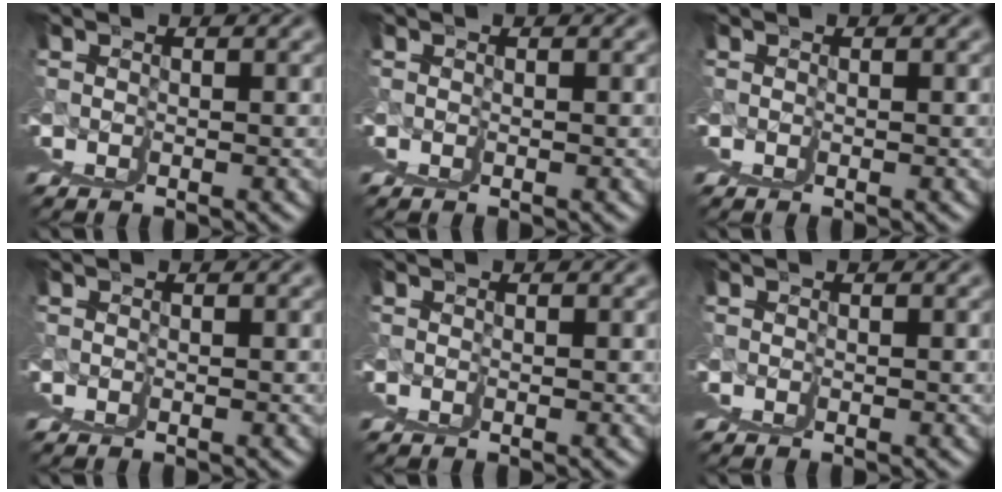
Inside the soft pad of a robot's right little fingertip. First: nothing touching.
{"total": 0.0}
{"total": 0.0}
{"total": 0.0}
{"total": 0.0}
{"total": 0.0}